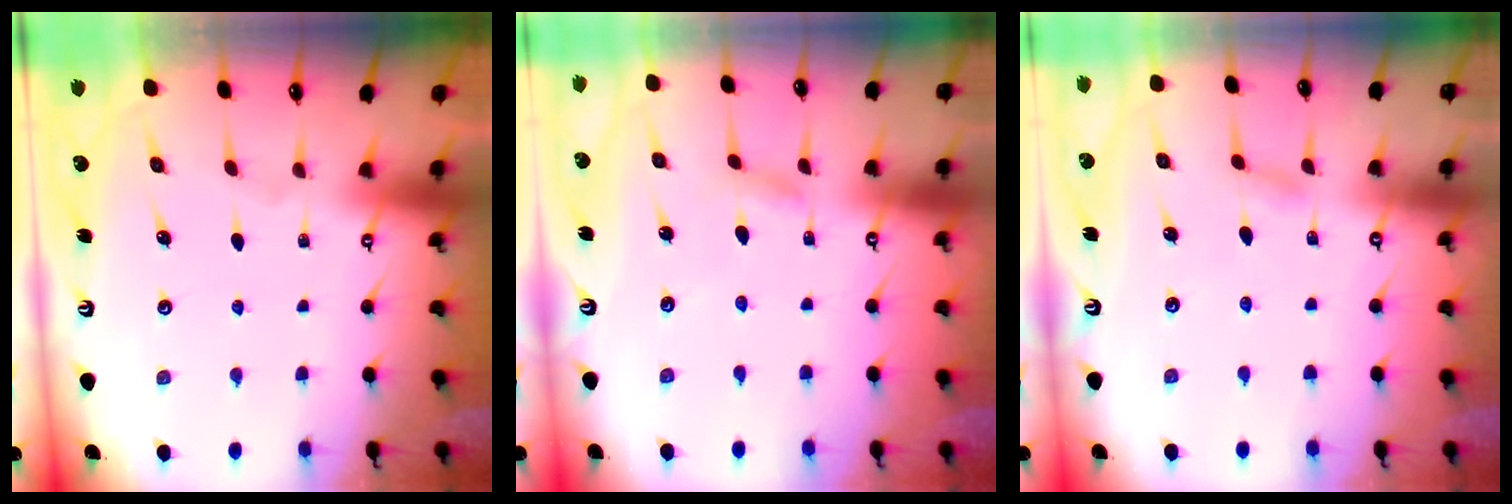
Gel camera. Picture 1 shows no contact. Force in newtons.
{"total": 1.9, "press": 1.9, "slide": 0.1}
{"total": 2.1, "press": 2.0, "slide": 0.2}